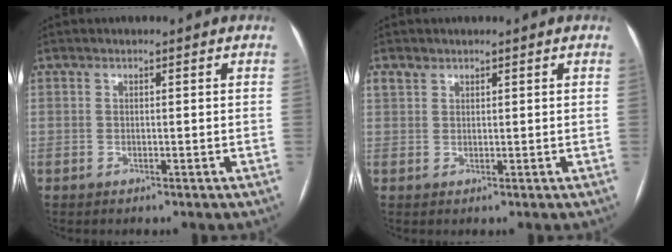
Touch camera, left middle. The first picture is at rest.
{"total": 1.5, "force": [1.1, 0.9, 0.3], "torque": [-0.006, 0.009, 0.023]}